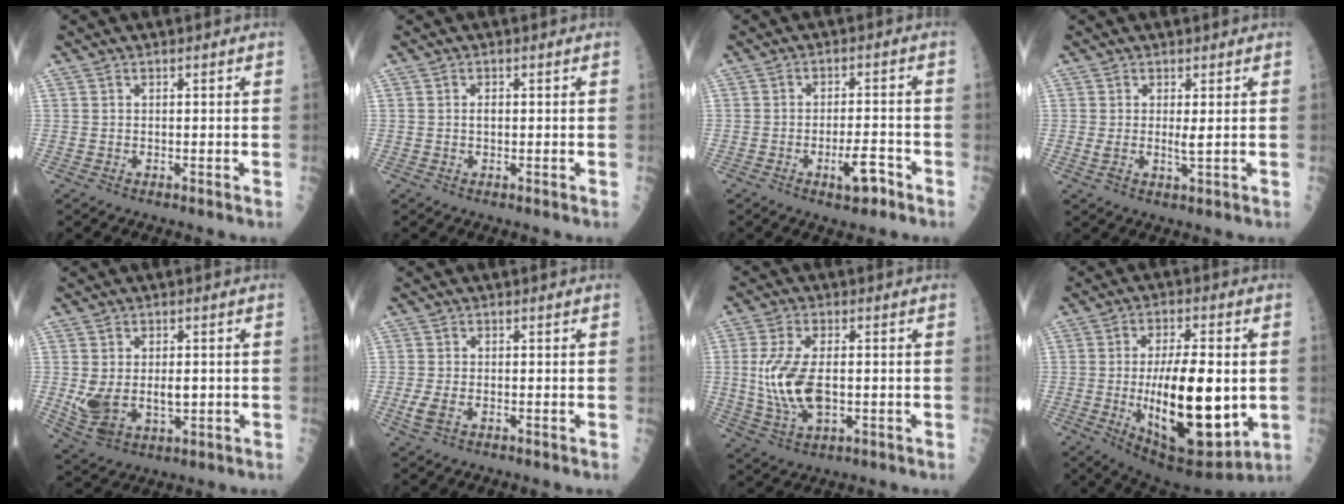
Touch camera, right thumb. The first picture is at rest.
{"total": 1.0, "force": [0.0, 0.6, 0.8], "torque": [-0.013, 0.001, 0.000]}
{"total": 5.5, "force": [-2.8, 1.9, 4.4], "torque": [-0.060, 0.019, -0.042]}
{"total": 2.4, "force": [0.5, 0.3, 2.3], "torque": [-0.048, -0.008, 0.012]}
{"total": 10.1, "force": [-0.6, 6.3, 7.8], "torque": [-0.134, -0.006, 0.007]}
{"total": 3.0, "force": [-0.8, 1.6, 2.4], "torque": [-0.058, -0.002, -0.018]}
{"total": 11.5, "force": [-0.2, 5.7, 10.0], "torque": [-0.206, -0.005, 0.003]}
{"total": 22.8, "force": [-2.3, 9.1, 20.8], "torque": [-0.331, -0.020, -0.017]}